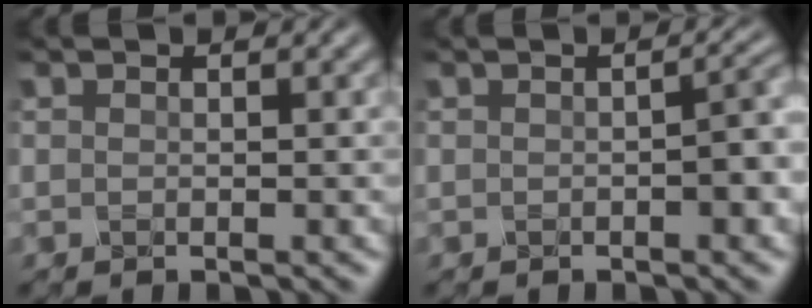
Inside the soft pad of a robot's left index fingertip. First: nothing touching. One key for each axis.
{"total": 4.3, "fx": -0.2, "fy": 2.1, "fz": 3.8, "tx": -0.042, "ty": 0.013, "tz": -0.004}